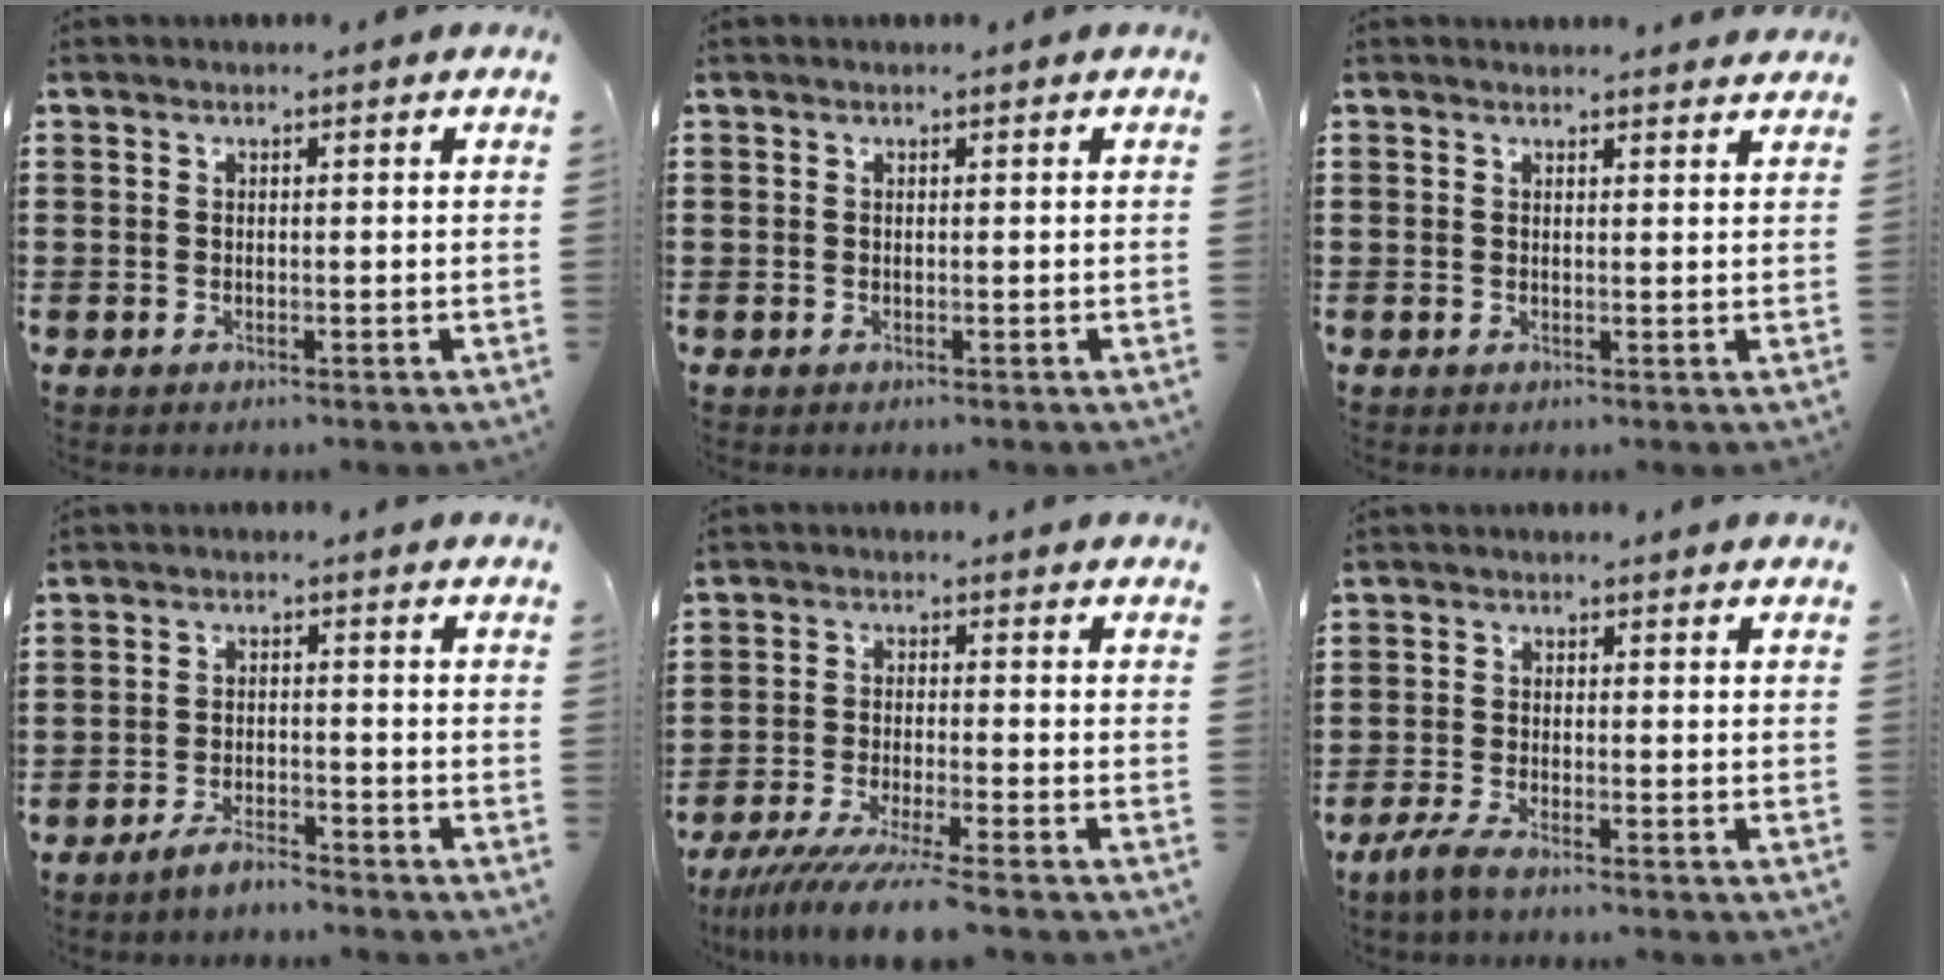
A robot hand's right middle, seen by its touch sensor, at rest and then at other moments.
{"total": 0.0}
{"total": 1.3, "force": [1.3, 0.2, -0.2], "torque": [0.007, -0.004, 0.024]}
{"total": 3.3, "force": [-3.0, 0.4, 1.2], "torque": [-0.027, 0.005, -0.061]}
{"total": 6.3, "force": [-5.6, -0.6, 2.9], "torque": [-0.064, -0.022, -0.110]}
{"total": 2.8, "force": [-2.2, 0.2, 1.7], "torque": [-0.042, -0.004, -0.046]}